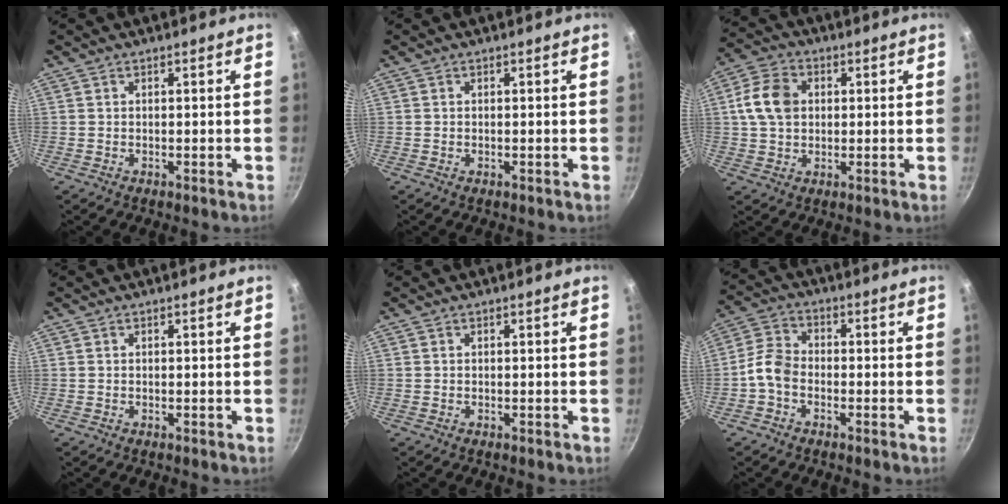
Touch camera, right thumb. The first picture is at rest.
{"total": 0.0}
{"total": 9.2, "force": [1.3, 7.0, 5.9], "torque": [-0.099, 0.010, 0.015]}
{"total": 0.0}
{"total": 0.0}
{"total": 5.6, "force": [-2.3, 3.8, 3.4], "torque": [-0.065, 0.033, -0.059]}